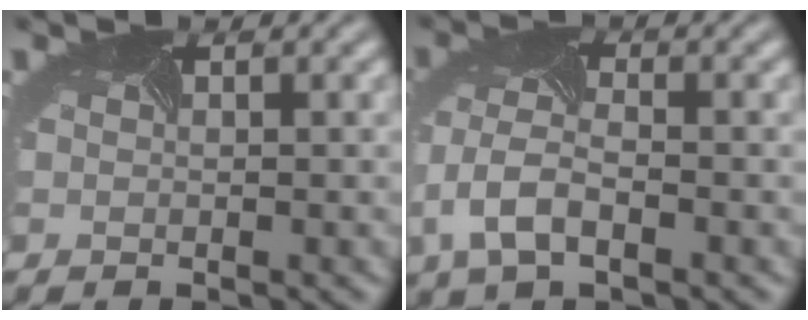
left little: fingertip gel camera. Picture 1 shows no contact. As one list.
[{"total": 4.6, "force": [-1.9, 2.4, 3.5], "torque": [-0.085, -0.005, -0.039]}]